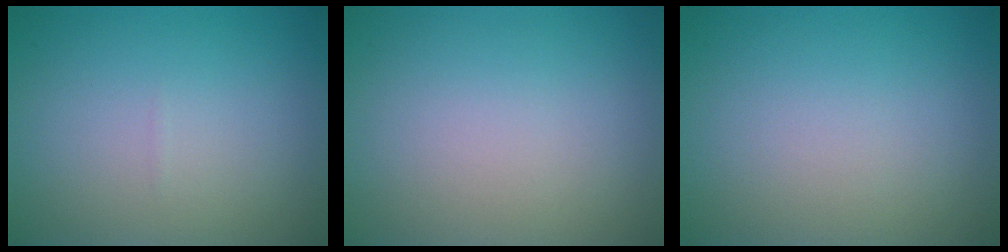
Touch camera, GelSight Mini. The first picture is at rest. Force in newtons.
{"total": 0.0}
{"total": 0.0}